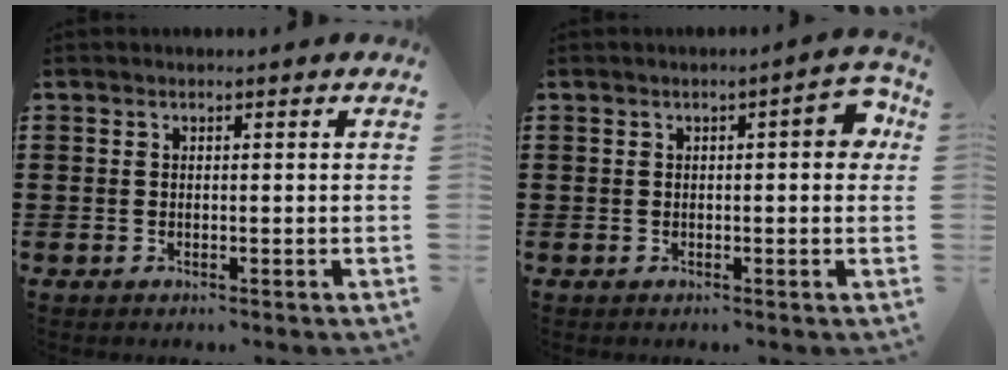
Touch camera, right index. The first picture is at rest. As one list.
[{"total": 3.9, "force": [0.3, 0.9, 3.7], "torque": [-0.046, -0.002, -0.003]}]